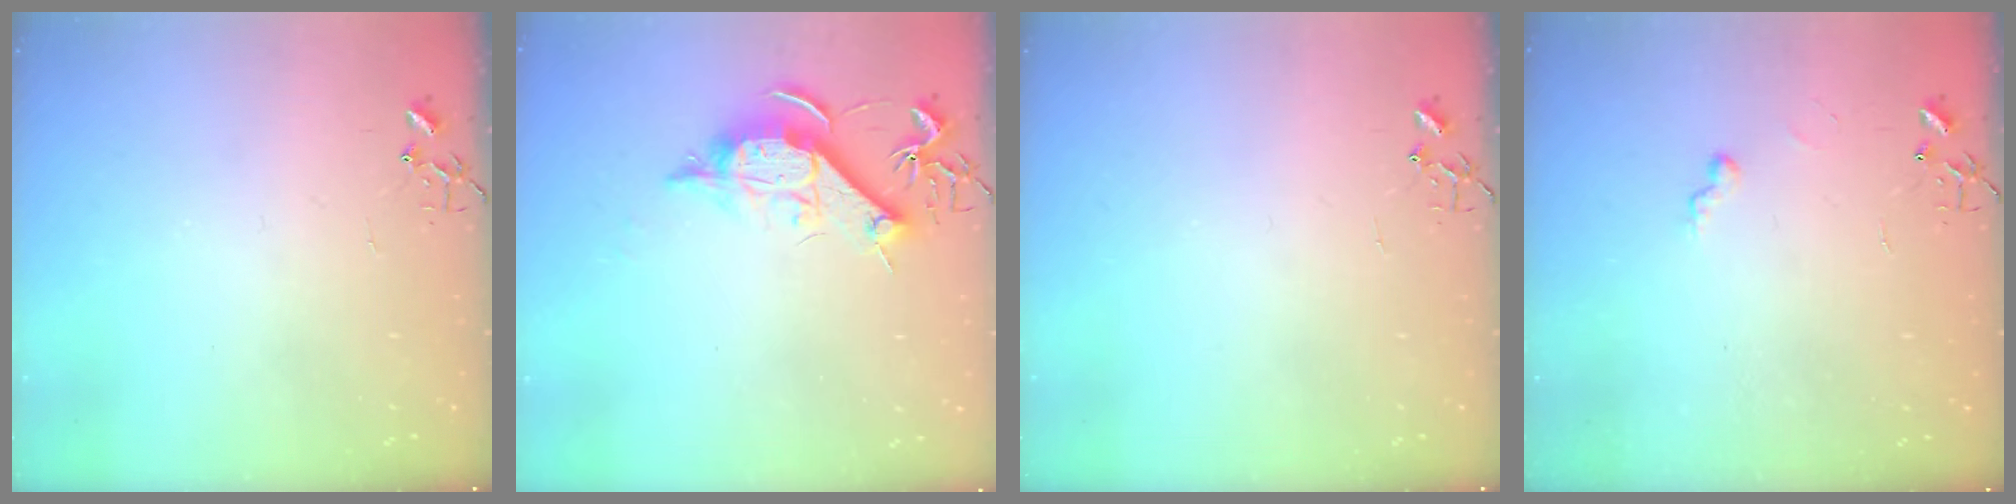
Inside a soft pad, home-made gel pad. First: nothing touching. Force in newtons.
{"total": 11.3, "press": 11.3, "slide": 0.0}
{"total": 0.0}
{"total": 5.5, "press": 5.5, "slide": 0.5}